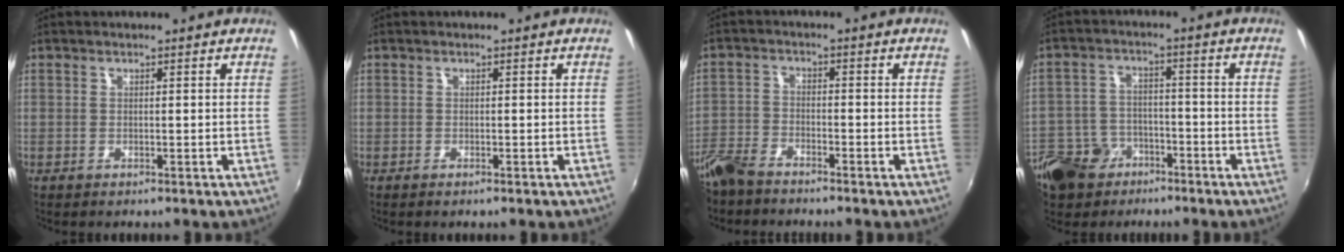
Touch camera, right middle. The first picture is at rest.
{"total": 0.6, "force": [-0.5, 0.2, 0.3], "torque": [-0.007, -0.003, -0.010]}
{"total": 6.9, "force": [-5.8, 2.4, 2.8], "torque": [-0.070, -0.009, -0.121]}
{"total": 14.0, "force": [-8.1, 9.9, 5.5], "torque": [-0.161, 0.004, -0.127]}